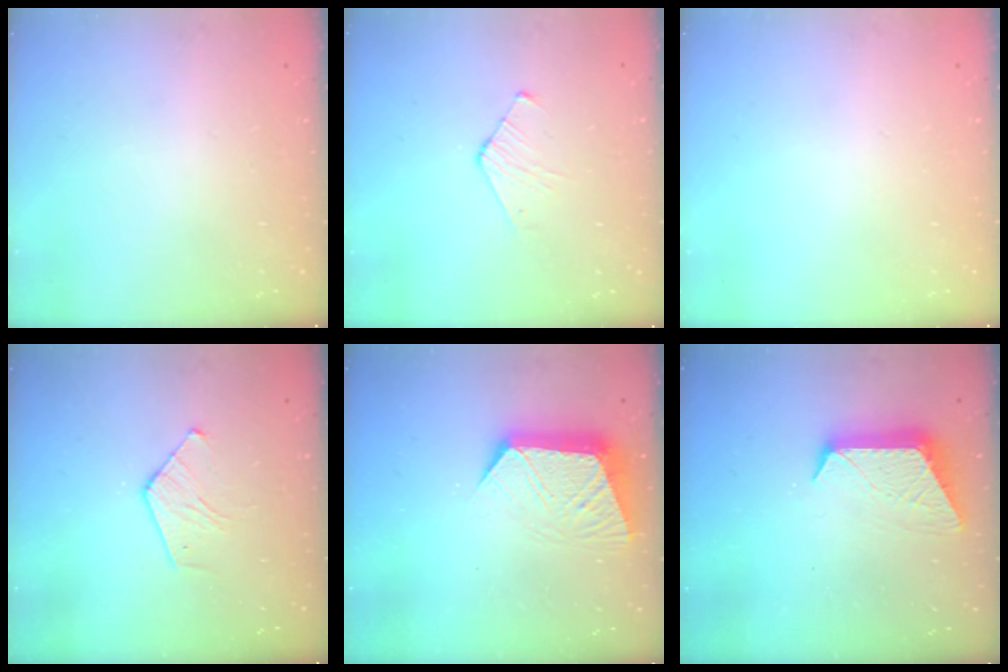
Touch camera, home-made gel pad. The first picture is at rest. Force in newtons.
{"total": 4.3, "press": 4.3, "slide": 0.4}
{"total": 0.0}
{"total": 7.2, "press": 7.2, "slide": 0.8}
{"total": 10.4, "press": 10.4, "slide": 0.7}
{"total": 10.2, "press": 10.1, "slide": 0.5}